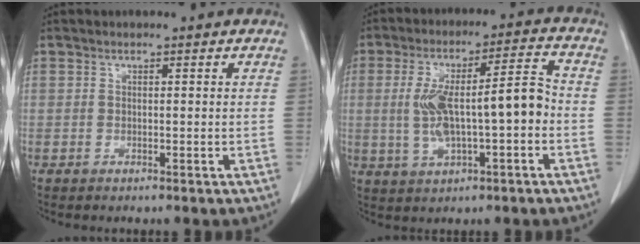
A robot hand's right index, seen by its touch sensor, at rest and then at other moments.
{"total": 11.8, "force": [-1.2, 2.8, 11.4], "torque": [-0.209, 0.030, -0.013]}